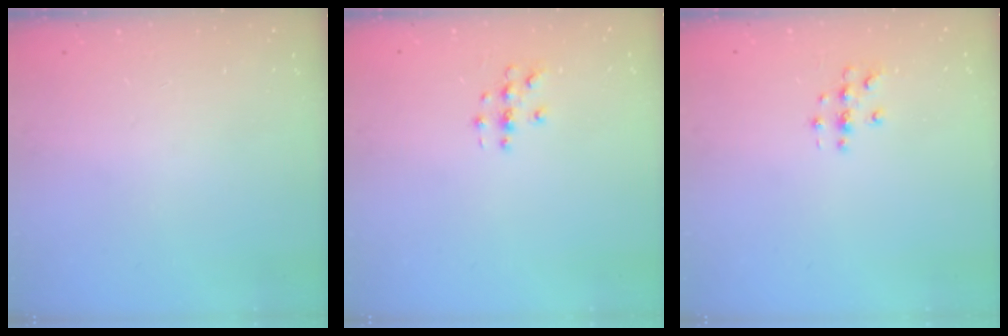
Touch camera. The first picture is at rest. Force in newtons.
{"total": 3.4, "press": 3.4, "slide": 0.2}
{"total": 3.4, "press": 3.4, "slide": 0.4}